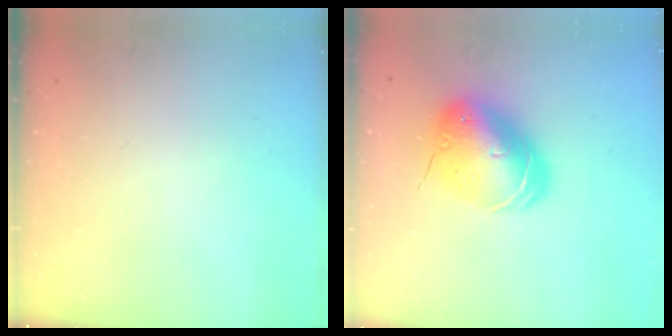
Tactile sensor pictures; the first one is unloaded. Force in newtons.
{"total": 17.1, "press": 16.8, "slide": 3.0}